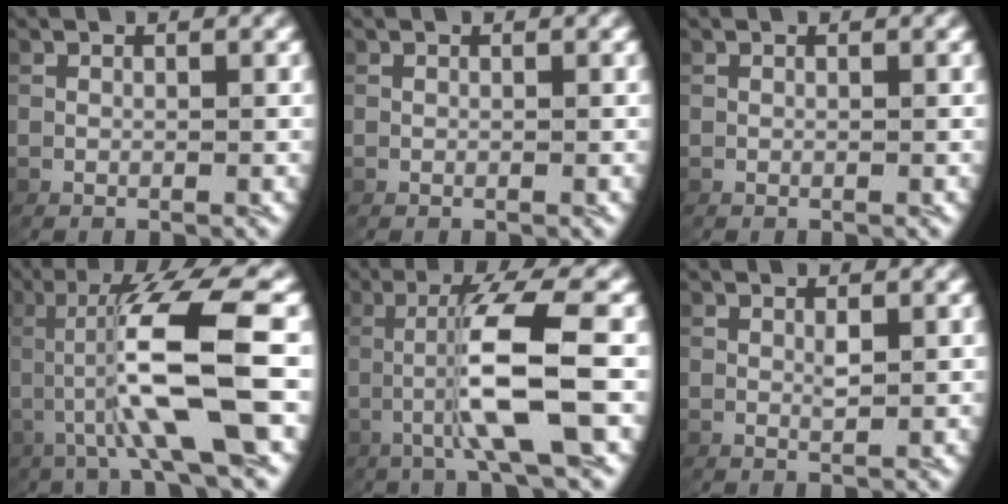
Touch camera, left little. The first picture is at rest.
{"total": 0.0}
{"total": 0.0}
{"total": 9.4, "force": [1.3, 0.9, 9.2], "torque": [-0.177, 0.009, 0.026]}
{"total": 6.7, "force": [0.6, 0.0, 6.7], "torque": [-0.131, -0.001, 0.017]}
{"total": 0.8, "force": [0.4, -0.2, 0.7], "torque": [-0.014, -0.008, 0.012]}